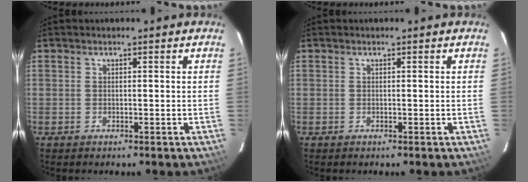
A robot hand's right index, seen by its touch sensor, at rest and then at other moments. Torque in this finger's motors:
{"motor_torque": [0.00, 0.00, 0.00, 0.00]}